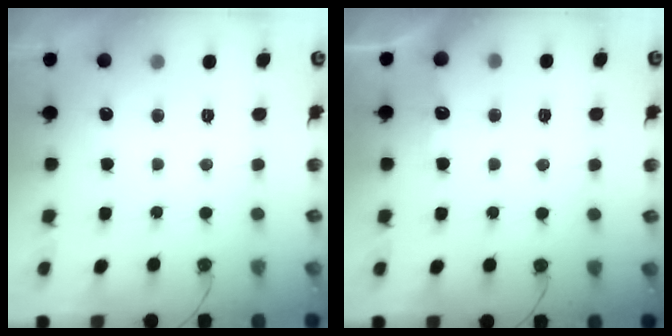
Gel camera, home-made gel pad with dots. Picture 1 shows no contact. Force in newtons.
{"total": 4.3, "press": 4.2, "slide": 0.6}